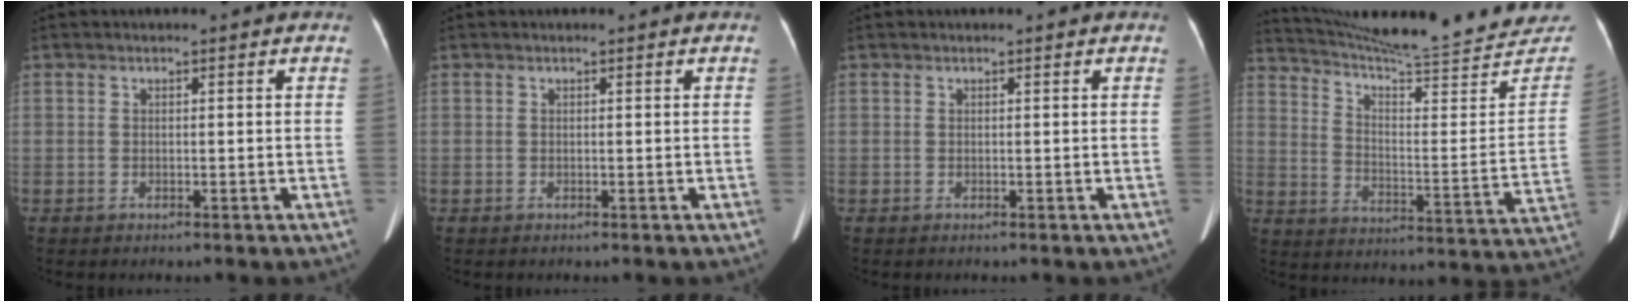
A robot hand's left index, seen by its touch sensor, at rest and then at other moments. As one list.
[{"total": 0.0}, {"total": 0.0}, {"total": 27.5, "force": [26.0, 1.4, 9.0], "torque": [-0.143, -0.103, 0.344]}]